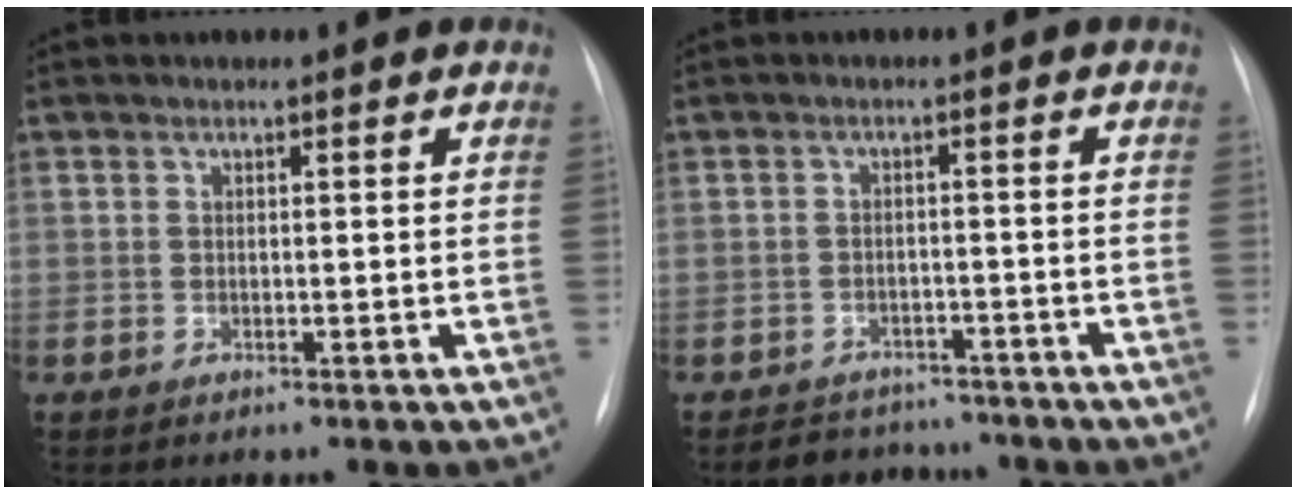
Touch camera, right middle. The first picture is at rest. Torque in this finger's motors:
{"motor_torque": [0.34, -0.42, 0.00, 0.00]}